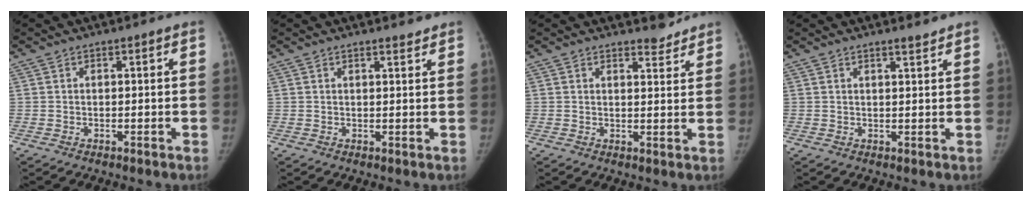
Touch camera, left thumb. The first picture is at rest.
{"total": 1.8, "force": [1.6, 0.4, 0.7], "torque": [-0.007, -0.012, 0.023]}
{"total": 3.3, "force": [3.2, 0.9, 0.6], "torque": [0.004, -0.028, 0.040]}
{"total": 2.0, "force": [1.8, 0.2, 0.9], "torque": [-0.010, -0.015, 0.028]}